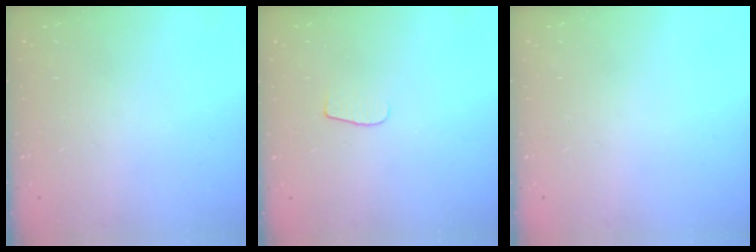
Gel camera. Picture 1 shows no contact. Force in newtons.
{"total": 4.8, "press": 4.8, "slide": 0.6}
{"total": 0.0}